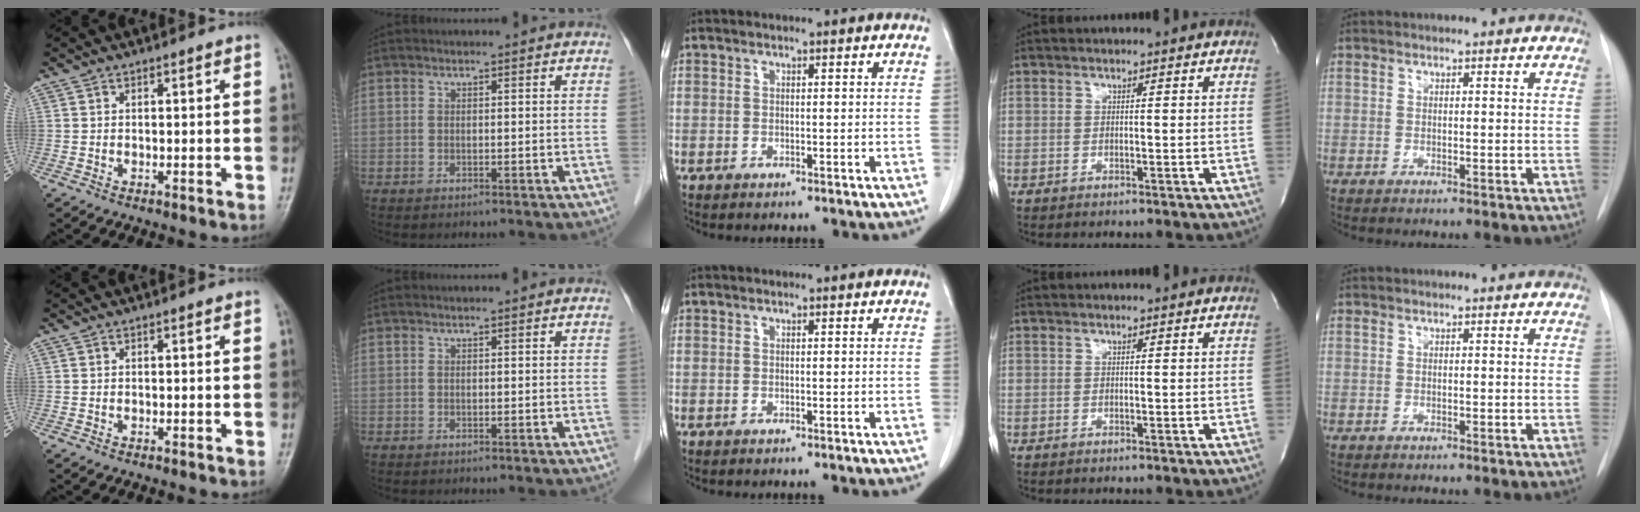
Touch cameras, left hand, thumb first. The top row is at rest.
{}